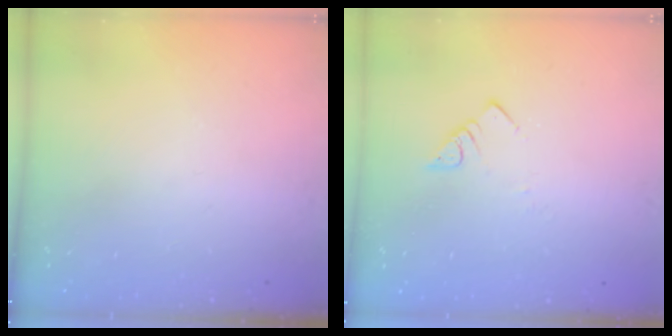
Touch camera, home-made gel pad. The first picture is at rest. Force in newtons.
{"total": 2.8, "press": 2.8, "slide": 0.2}